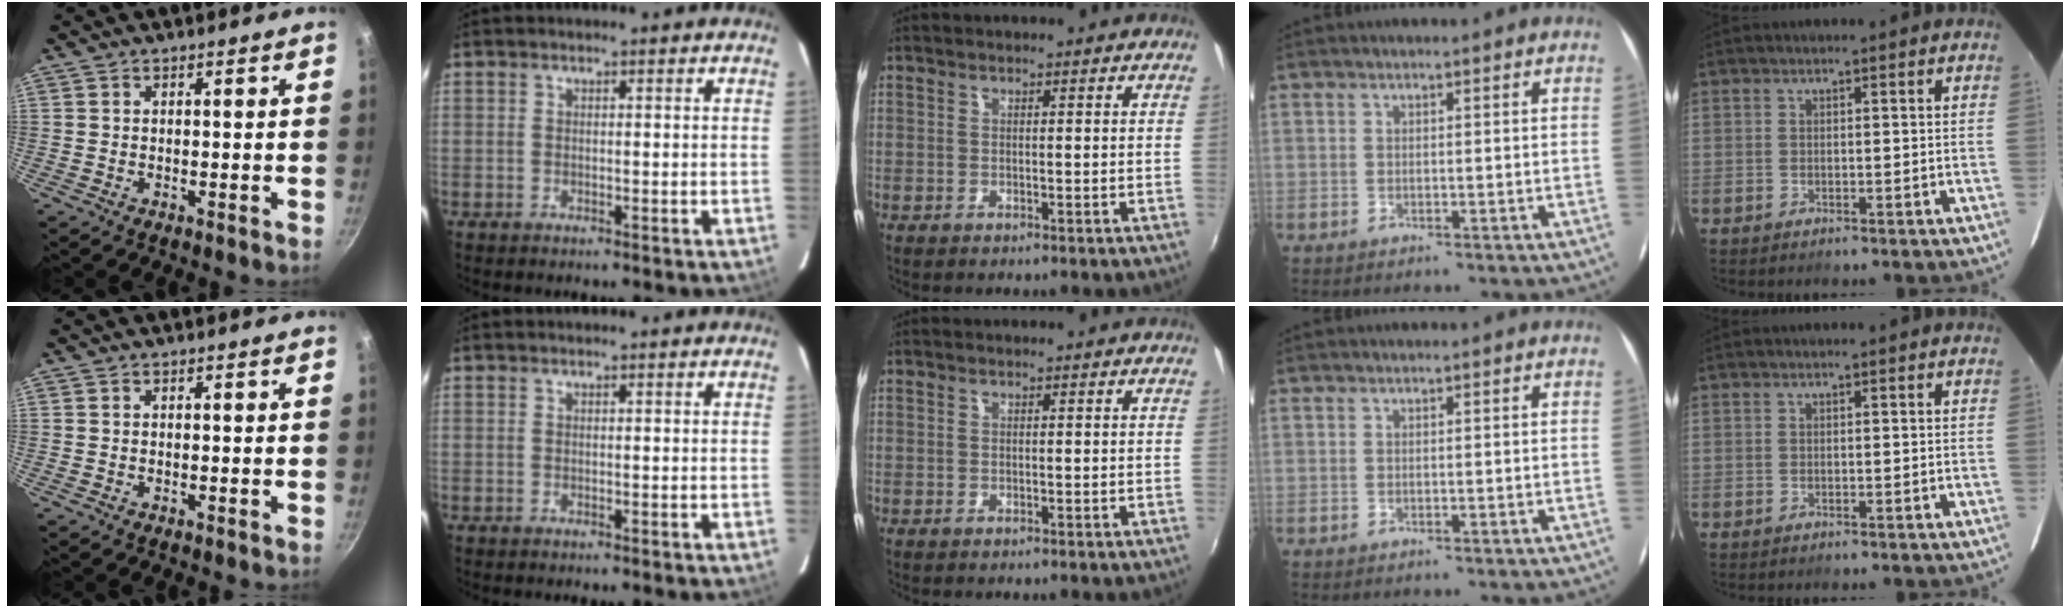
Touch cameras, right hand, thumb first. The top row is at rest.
{}